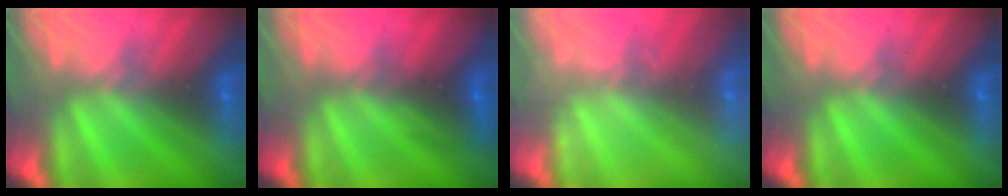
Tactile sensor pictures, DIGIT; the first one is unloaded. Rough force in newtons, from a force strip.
{"total": 2.5}
{"total": 2.3}
{"total": 0.0}